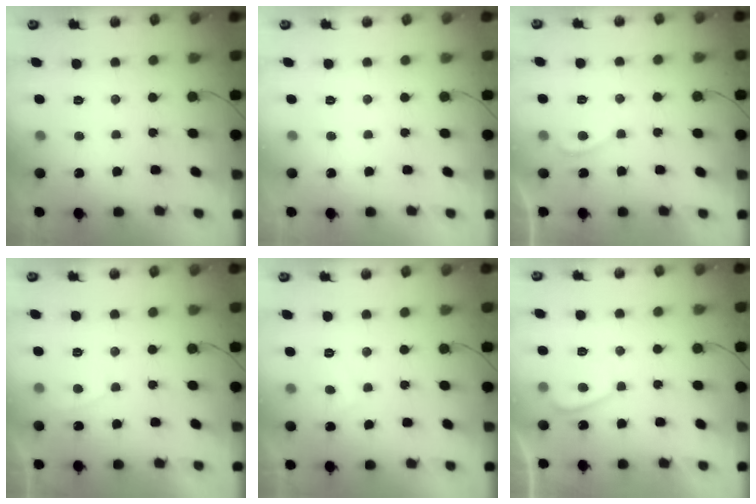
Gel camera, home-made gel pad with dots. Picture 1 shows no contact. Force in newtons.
{"total": 0.0}
{"total": 1.0, "press": 0.7, "slide": 0.6}
{"total": 2.5, "press": 2.4, "slide": 0.7}
{"total": 2.9, "press": 2.8, "slide": 0.7}
{"total": 2.5, "press": 2.3, "slide": 0.8}